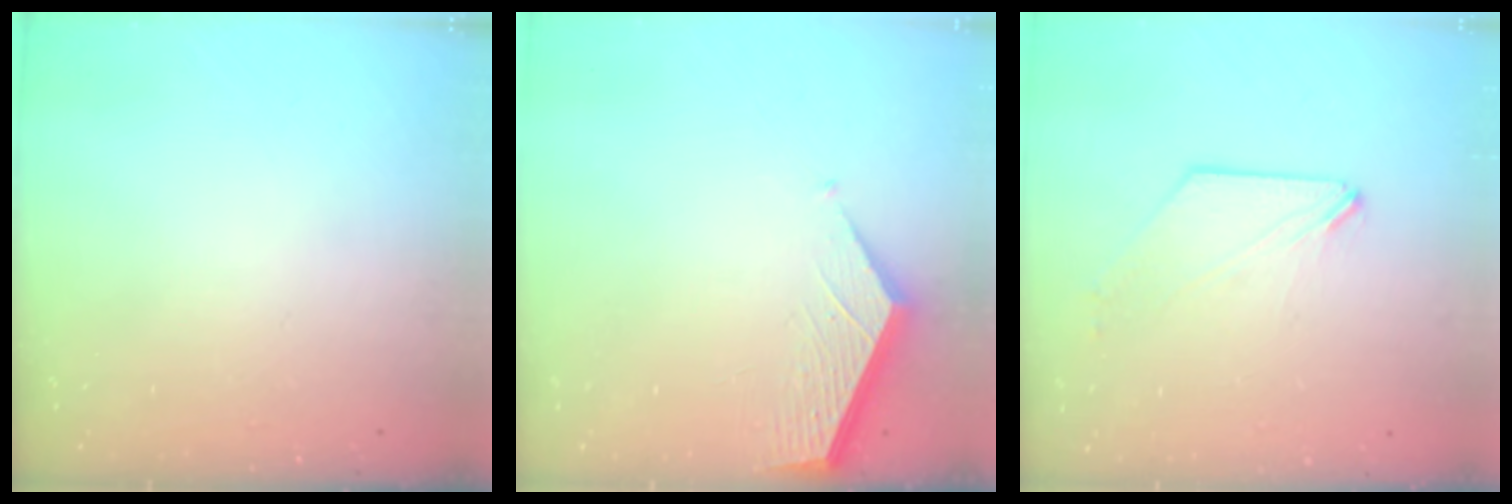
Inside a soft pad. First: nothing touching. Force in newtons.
{"total": 3.7, "press": 3.7, "slide": 0.3}
{"total": 0.7, "press": 0.7, "slide": 0.1}